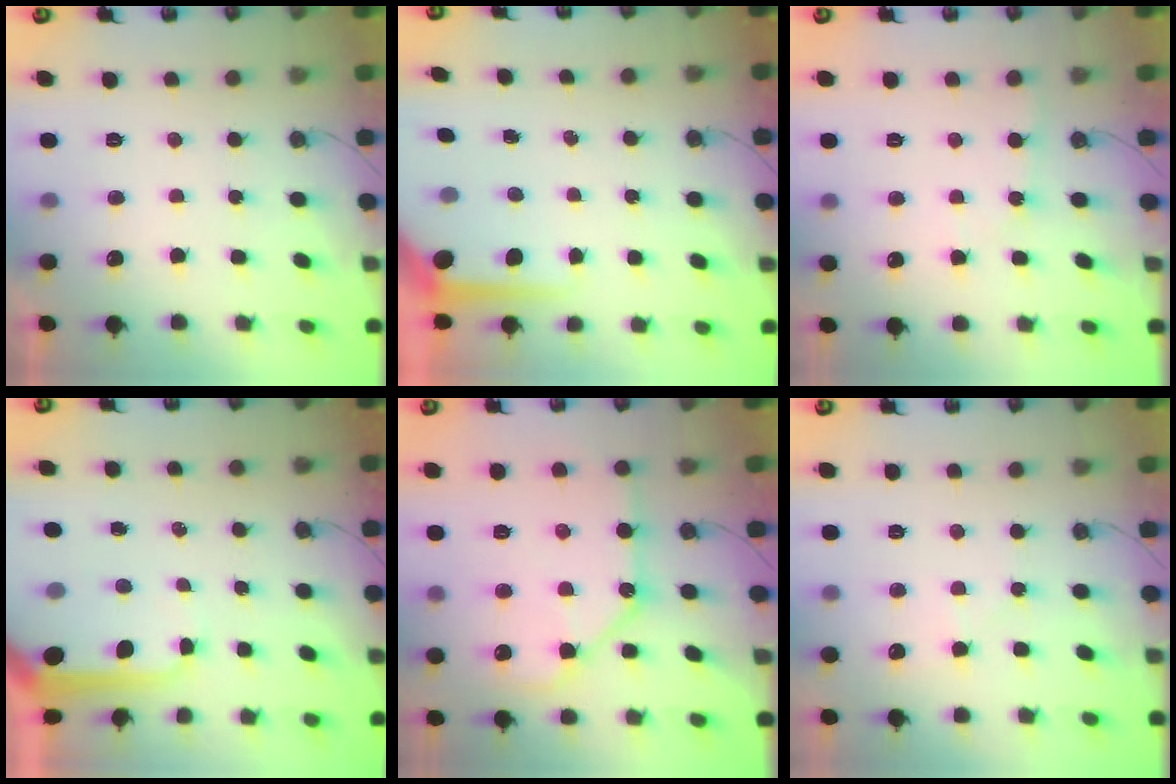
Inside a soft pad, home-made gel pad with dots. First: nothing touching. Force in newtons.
{"total": 8.1, "press": 8.1, "slide": 0.9}
{"total": 3.2, "press": 3.2, "slide": 0.3}
{"total": 9.5, "press": 9.4, "slide": 0.9}
{"total": 12.8, "press": 12.7, "slide": 1.3}
{"total": 4.8, "press": 4.7, "slide": 0.6}